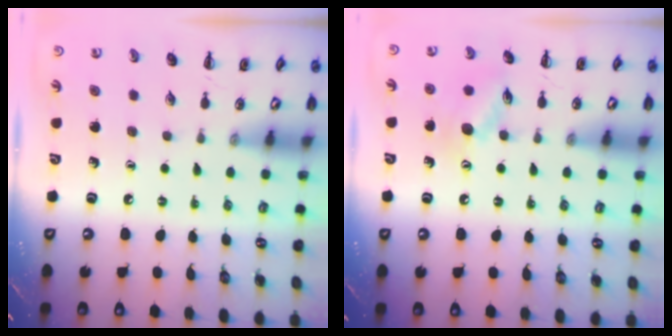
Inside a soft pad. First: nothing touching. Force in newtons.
{"total": 11.1, "press": 11.1, "slide": 1.0}